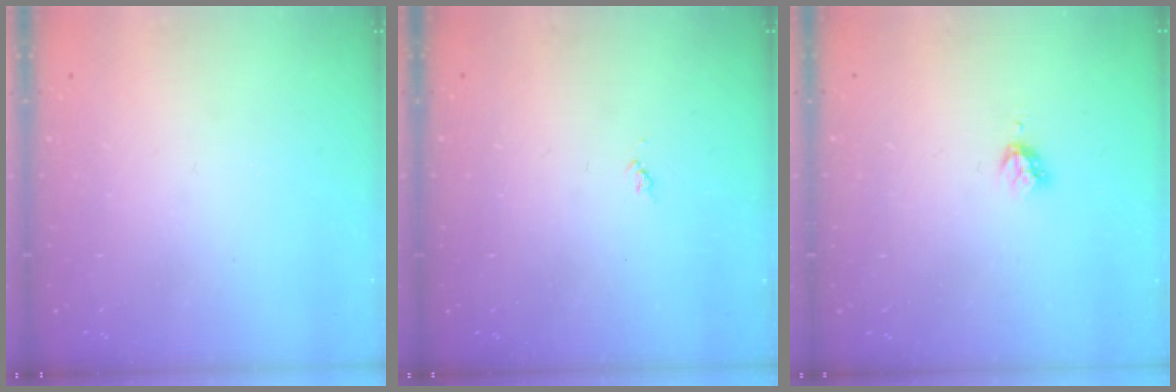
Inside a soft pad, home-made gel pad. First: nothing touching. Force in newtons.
{"total": 3.4, "press": 3.4, "slide": 0.5}
{"total": 2.9, "press": 2.8, "slide": 0.4}